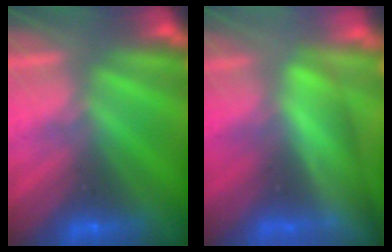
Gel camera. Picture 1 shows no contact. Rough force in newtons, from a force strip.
{"total": 3.9}